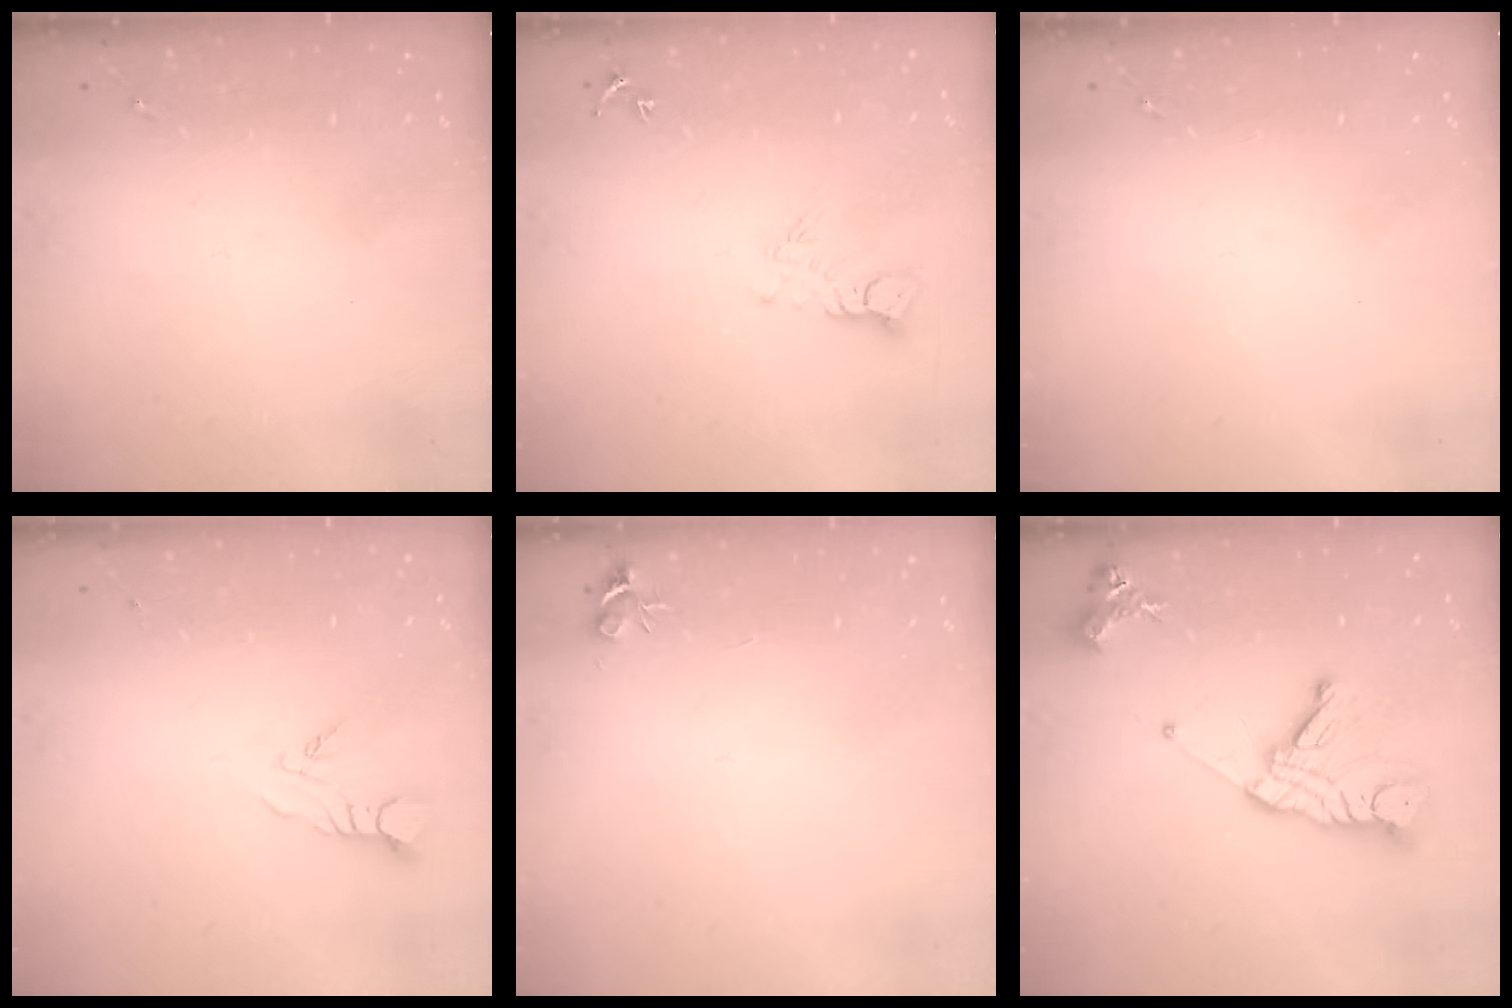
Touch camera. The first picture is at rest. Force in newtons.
{"total": 5.7, "press": 5.7, "slide": 0.5}
{"total": 0.0}
{"total": 4.3, "press": 4.3, "slide": 0.3}
{"total": 4.7, "press": 4.7, "slide": 0.6}
{"total": 16.3, "press": 16.2, "slide": 1.4}